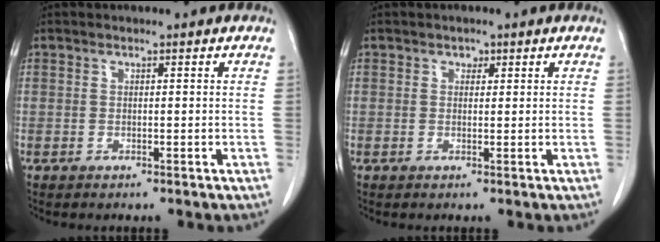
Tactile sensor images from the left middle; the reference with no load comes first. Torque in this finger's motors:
{"motor_torque": [0.00, 0.02, -0.02, 0.00]}